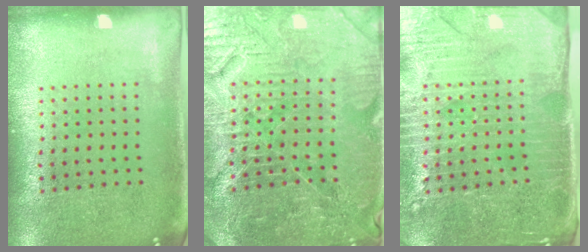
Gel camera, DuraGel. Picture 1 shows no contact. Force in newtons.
{"total": 4.6, "press": 4.4, "slide": 1.4}
{"total": 4.3, "press": 3.8, "slide": 2.0}